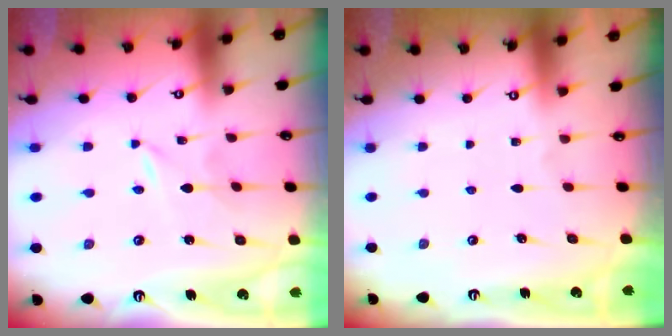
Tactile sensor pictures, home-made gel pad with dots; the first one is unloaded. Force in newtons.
{"total": 0.0}